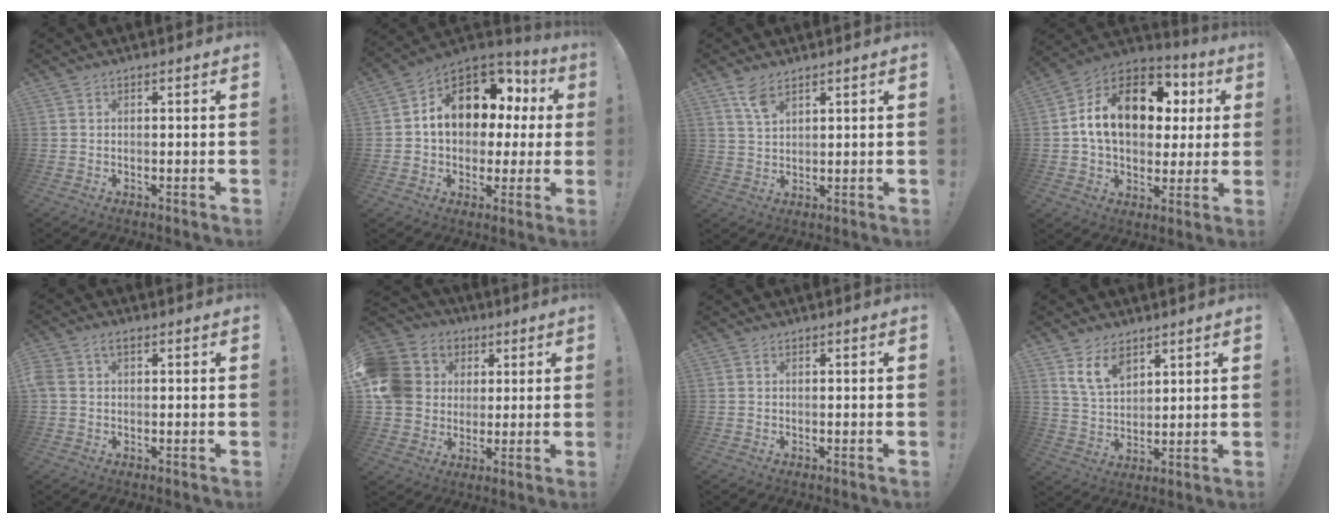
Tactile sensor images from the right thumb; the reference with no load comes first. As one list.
[{"total": 14.6, "force": [4.2, 10.9, 8.7], "torque": [-0.125, -0.020, 0.085]}, {"total": 5.5, "force": [3.8, 2.0, 3.4], "torque": [-0.059, -0.020, 0.068]}, {"total": 18.8, "force": [4.6, 12.9, 12.8], "torque": [-0.195, 0.000, 0.085]}, {"total": 3.5, "force": [1.1, 2.1, 2.6], "torque": [-0.054, 0.007, 0.022]}, {"total": 14.2, "force": [2.7, 12.6, 6.0], "torque": [-0.107, 0.004, 0.060]}, {"total": 0.0}, {"total": 9.5, "force": [6.2, 5.4, 4.7], "torque": [-0.090, -0.026, 0.122]}]